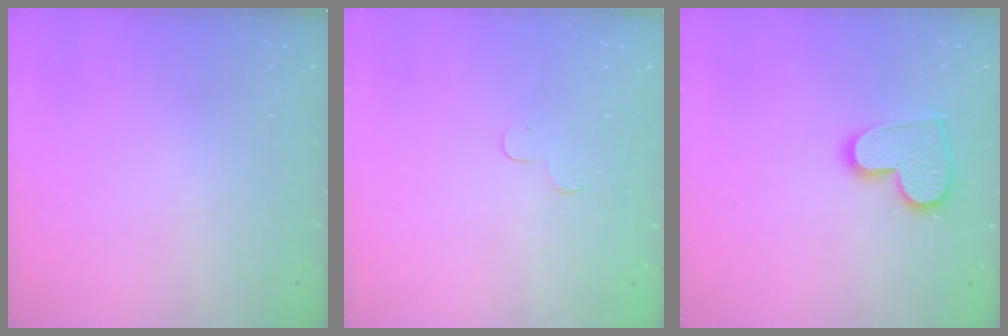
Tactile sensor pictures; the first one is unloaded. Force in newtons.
{"total": 3.3, "press": 3.3, "slide": 0.3}
{"total": 12.7, "press": 12.6, "slide": 1.0}